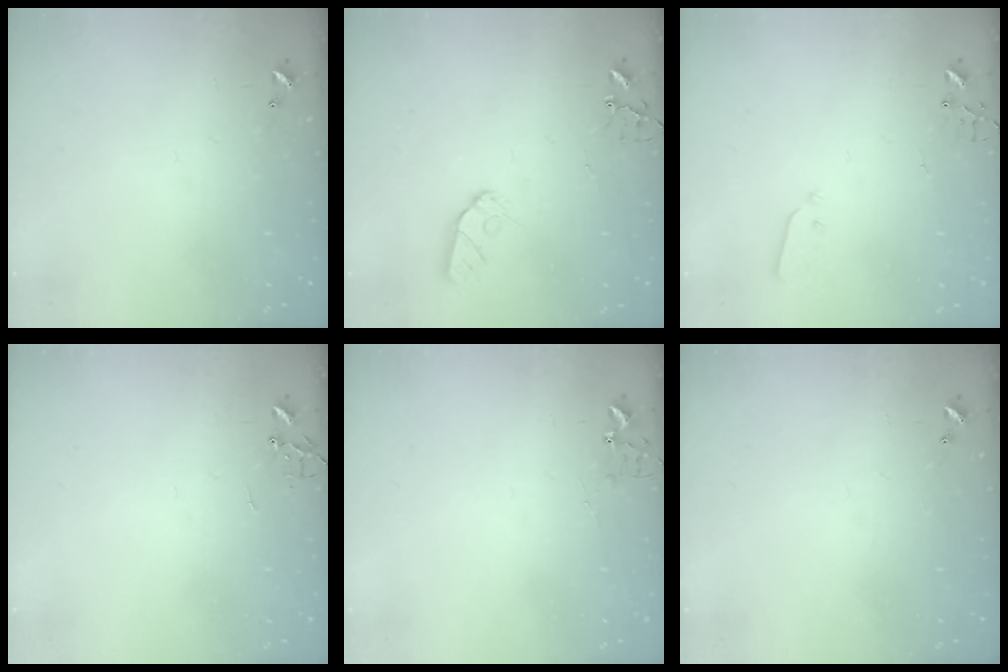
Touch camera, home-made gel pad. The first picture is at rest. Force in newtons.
{"total": 7.6, "press": 7.6, "slide": 0.5}
{"total": 3.6, "press": 3.6, "slide": 0.2}
{"total": 0.0}
{"total": 5.4, "press": 5.4, "slide": 0.7}
{"total": 0.0}